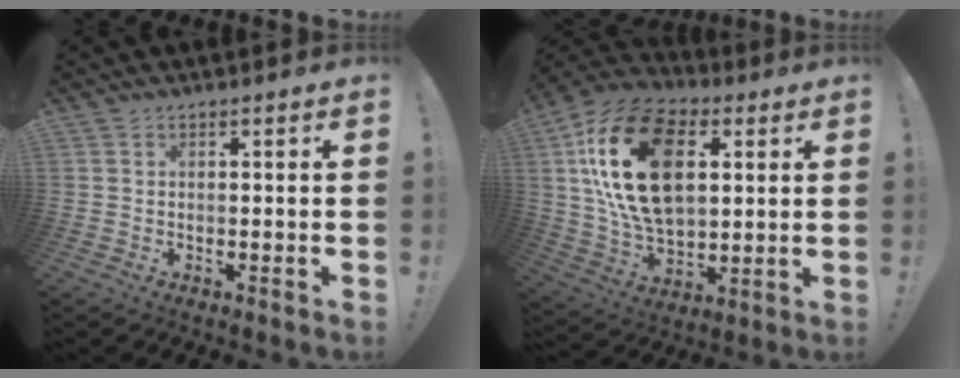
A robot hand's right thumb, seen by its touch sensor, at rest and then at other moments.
{"total": 25.8, "force": [6.6, 16.3, 19.0], "torque": [-0.352, -0.014, 0.118]}